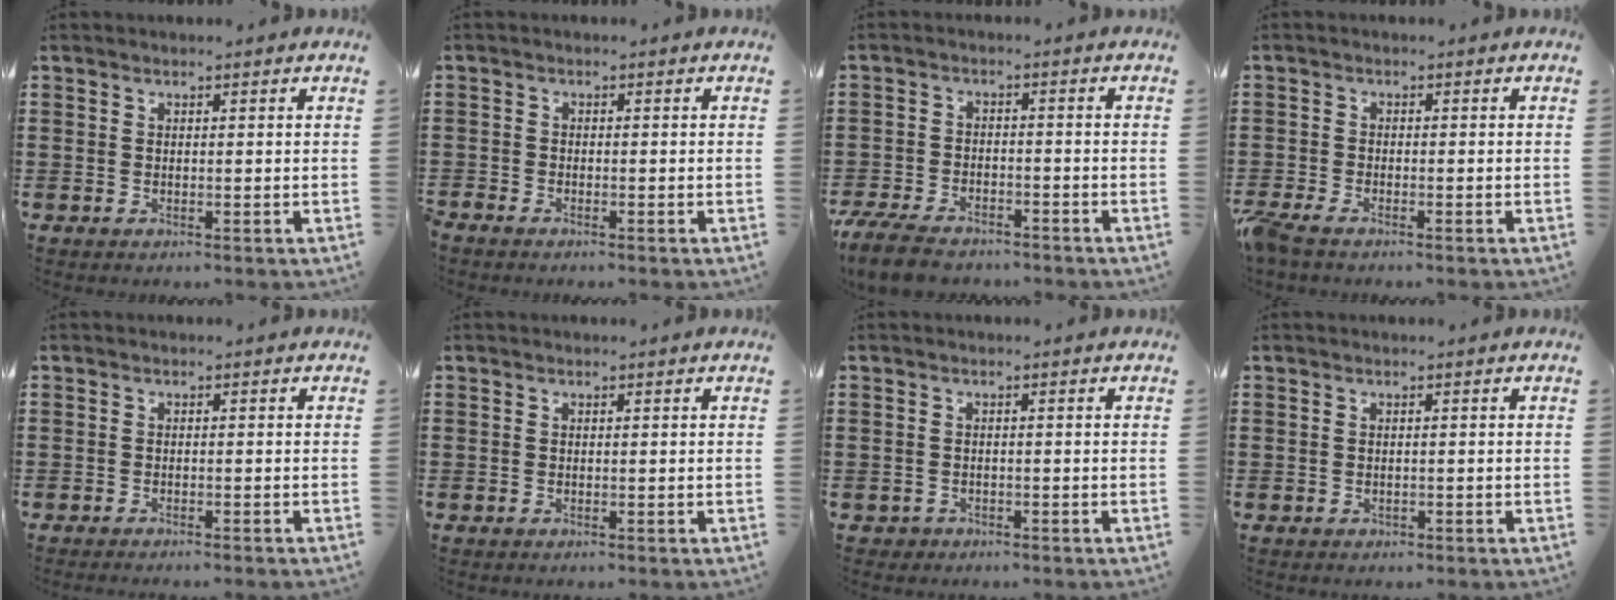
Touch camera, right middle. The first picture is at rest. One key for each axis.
{"total": 1.1, "fx": -1.0, "fy": 0.1, "fz": 0.1, "tx": -0.014, "ty": -0.004, "tz": -0.023}
{"total": 5.6, "fx": -5.1, "fy": 1.3, "fz": 2.1, "tx": -0.057, "ty": 0.000, "tz": -0.103}
{"total": 2.5, "fx": -2.2, "fy": 0.3, "fz": 1.1, "tx": -0.043, "ty": -0.008, "tz": -0.049}
{"total": 0.8, "fx": -0.8, "fy": -0.1, "fz": 0.2, "tx": -0.004, "ty": -0.002, "tz": -0.015}
{"total": 0.0}
{"total": 0.8, "fx": -0.6, "fy": 0.5, "fz": 0.0, "tx": -0.003, "ty": 0.002, "tz": -0.016}
{"total": 0.0}